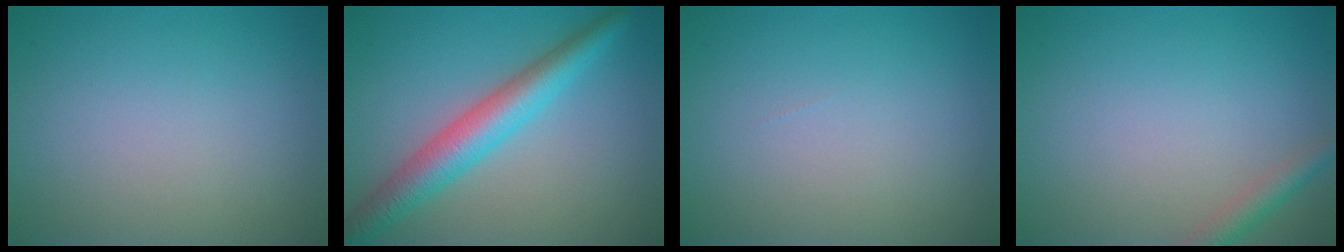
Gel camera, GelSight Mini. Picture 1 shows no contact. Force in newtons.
{"total": 5.1, "press": 5.1, "slide": 0.2}
{"total": 0.0}
{"total": 1.9, "press": 1.9, "slide": 0.1}